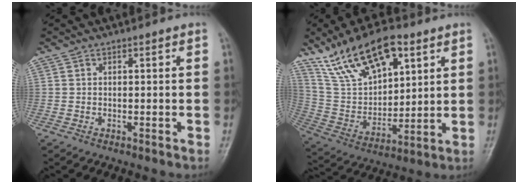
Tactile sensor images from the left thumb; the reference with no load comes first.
{"total": 18.2, "force": [10.6, 8.9, 11.8], "torque": [-0.169, -0.036, 0.208]}